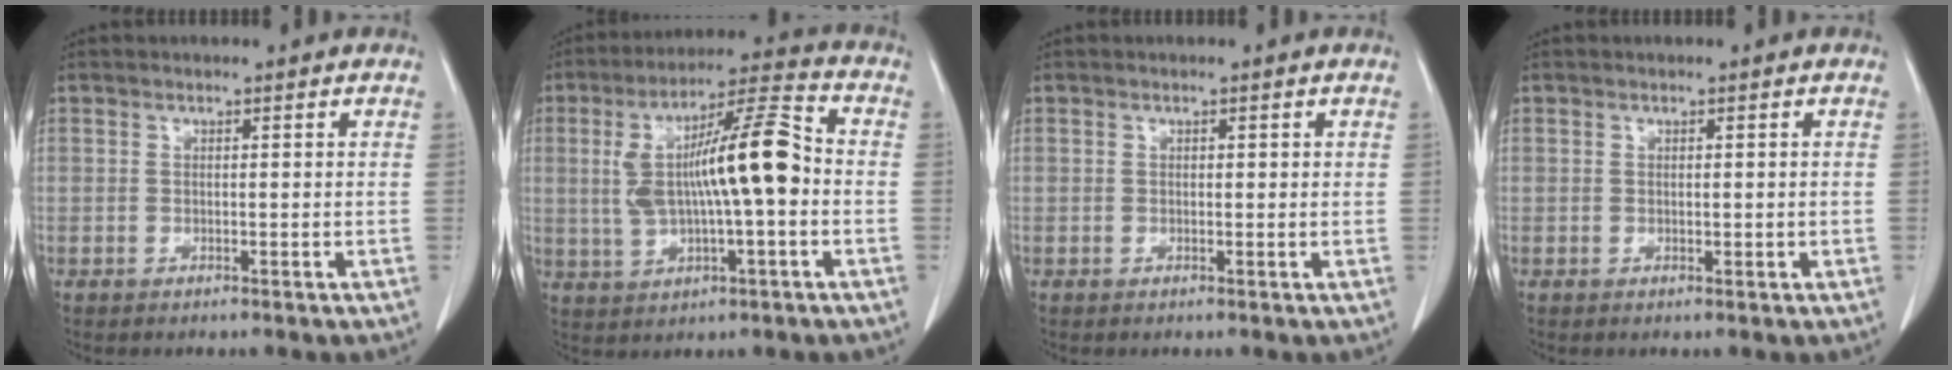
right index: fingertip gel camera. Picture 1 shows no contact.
{"total": 13.4, "force": [0.1, 2.4, 13.2], "torque": [-0.239, 0.027, 0.003]}
{"total": 0.6, "force": [0.3, 0.3, 0.5], "torque": [-0.004, 0.001, 0.003]}
{"total": 0.6, "force": [0.0, 0.3, 0.5], "torque": [-0.010, -0.002, 0.004]}